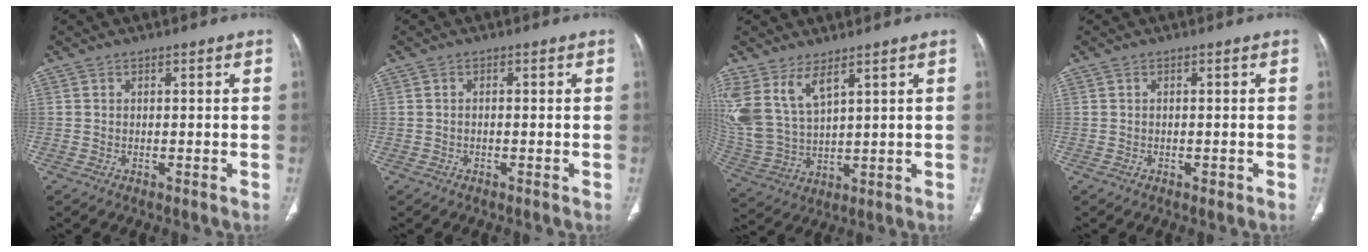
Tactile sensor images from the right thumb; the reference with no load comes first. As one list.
[{"total": 0.5, "force": [-0.2, 0.3, 0.4], "torque": [-0.005, 0.001, -0.008]}, {"total": 11.0, "force": [6.3, 4.7, 7.7], "torque": [-0.171, -0.025, 0.148]}, {"total": 0.7, "force": [-0.4, 0.4, 0.4], "torque": [-0.006, 0.000, -0.006]}]